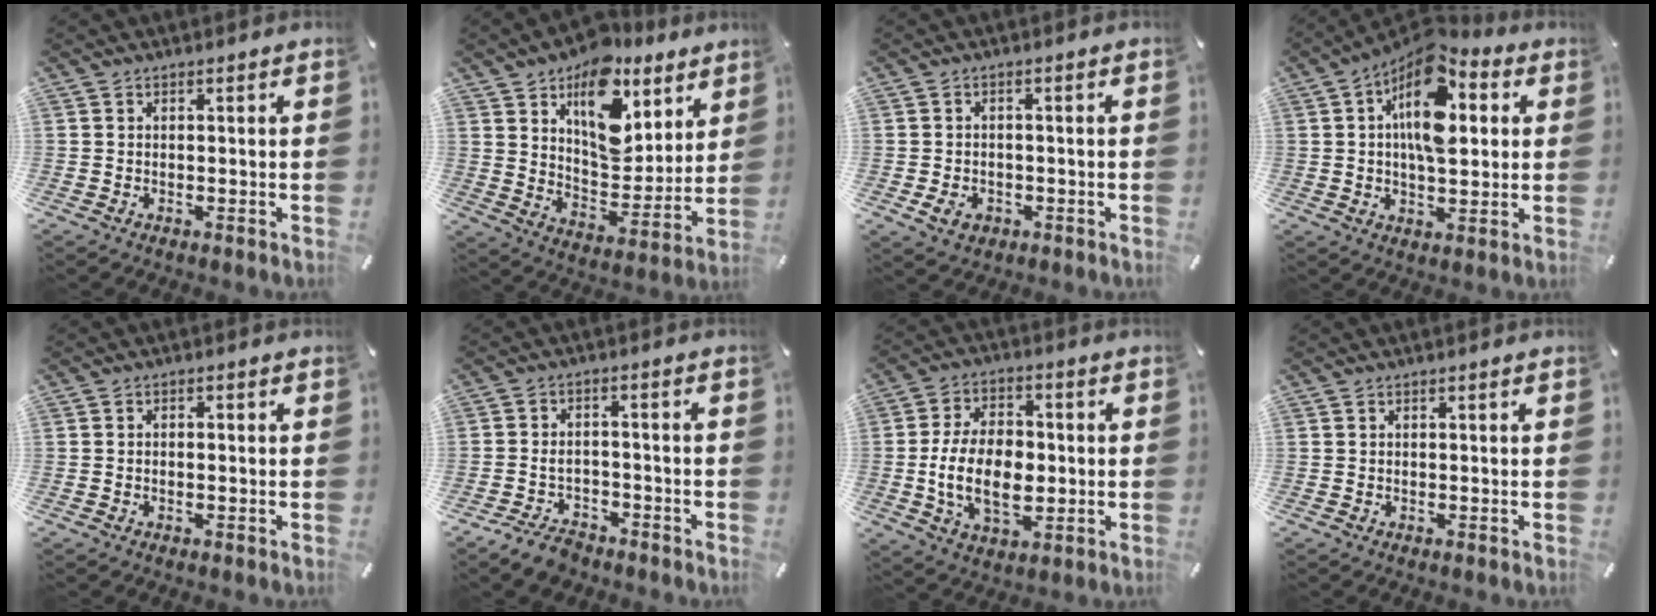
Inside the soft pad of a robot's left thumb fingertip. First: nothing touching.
{"total": 17.5, "force": [10.5, 10.5, 9.3], "torque": [-0.132, -0.069, 0.184]}
{"total": 3.8, "force": [-1.5, 3.0, 1.8], "torque": [-0.037, 0.003, -0.027]}
{"total": 15.2, "force": [4.5, 8.0, 12.1], "torque": [-0.211, -0.024, 0.074]}
{"total": 1.0, "force": [-0.6, 0.5, 0.7], "torque": [-0.015, -0.001, -0.011]}
{"total": 5.3, "force": [-3.7, 2.9, 2.5], "torque": [-0.051, 0.021, -0.071]}
{"total": 14.7, "force": [-1.7, 9.4, 11.1], "torque": [-0.216, 0.003, -0.028]}
{"total": 0.0}